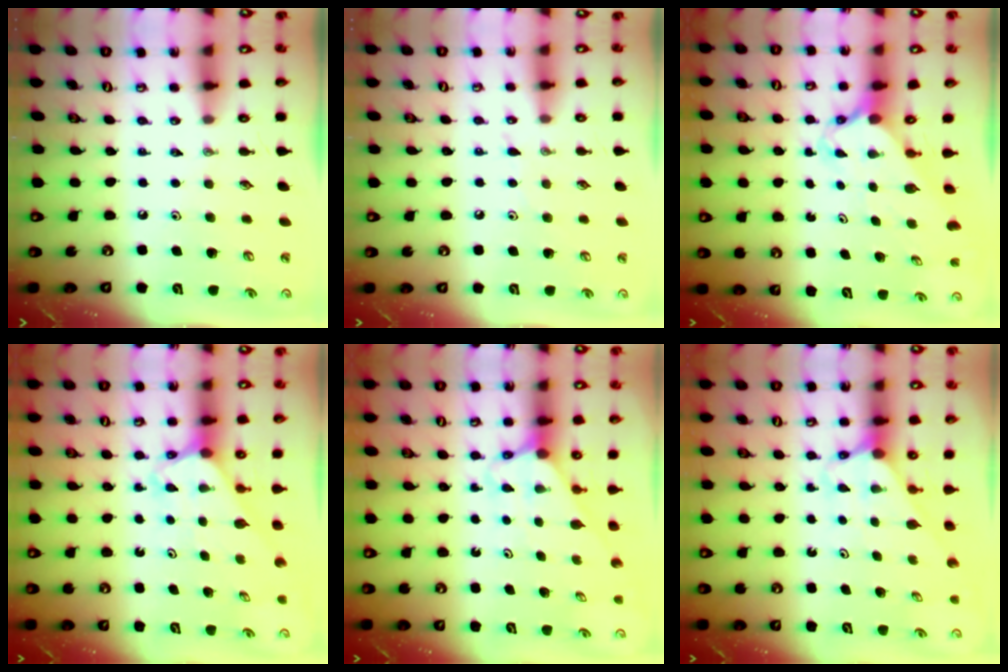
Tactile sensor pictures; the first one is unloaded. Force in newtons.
{"total": 5.8, "press": 5.8, "slide": 0.6}
{"total": 2.7, "press": 2.7, "slide": 0.3}
{"total": 2.5, "press": 2.5, "slide": 0.2}
{"total": 2.7, "press": 2.7, "slide": 0.2}
{"total": 2.7, "press": 2.7, "slide": 0.2}